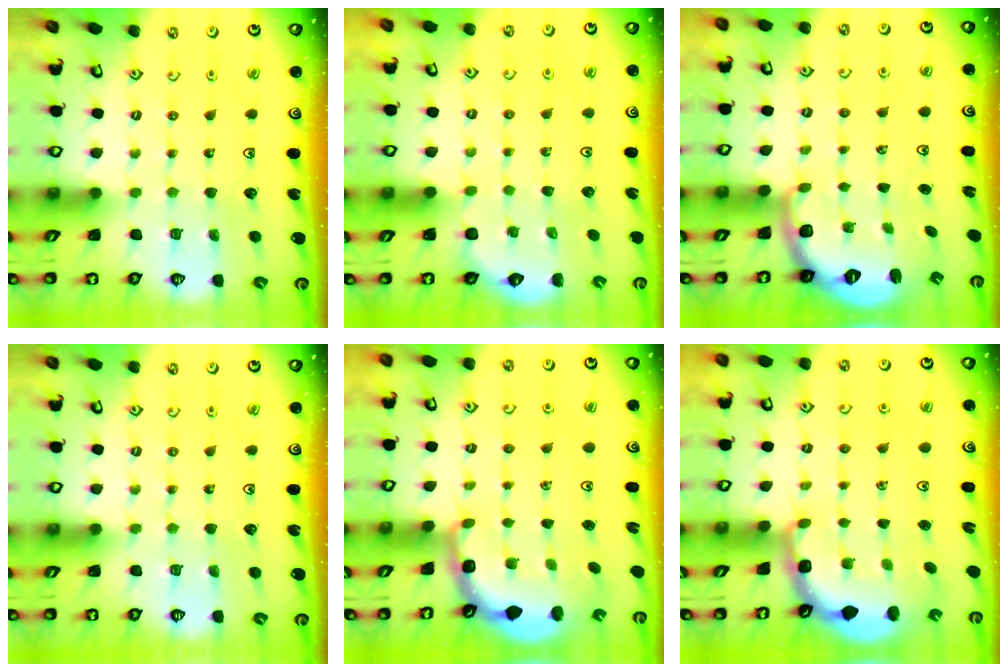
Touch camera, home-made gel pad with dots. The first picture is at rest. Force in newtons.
{"total": 3.5, "press": 3.1, "slide": 1.7}
{"total": 2.7, "press": 1.6, "slide": 2.1}
{"total": 0.0}
{"total": 3.3, "press": 2.9, "slide": 1.5}
{"total": 3.3, "press": 2.9, "slide": 1.5}